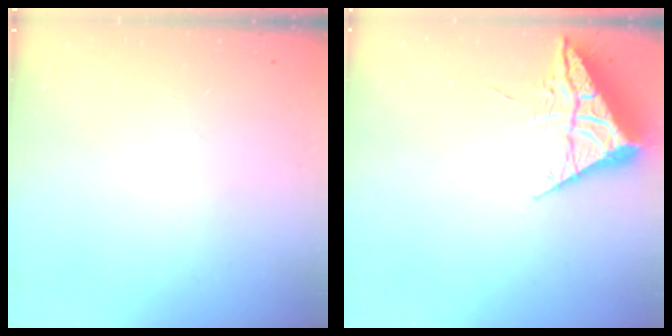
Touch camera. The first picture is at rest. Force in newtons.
{"total": 7.0, "press": 7.0, "slide": 0.3}